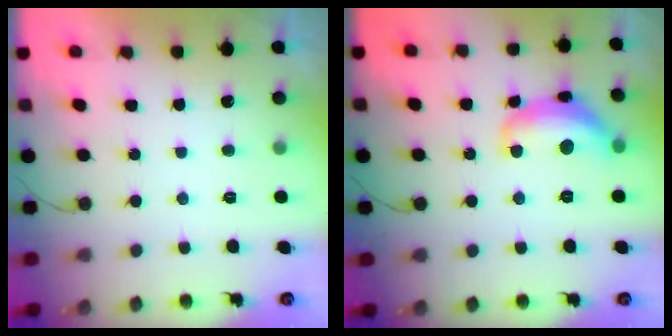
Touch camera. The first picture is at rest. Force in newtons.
{"total": 14.2, "press": 14.2, "slide": 0.9}